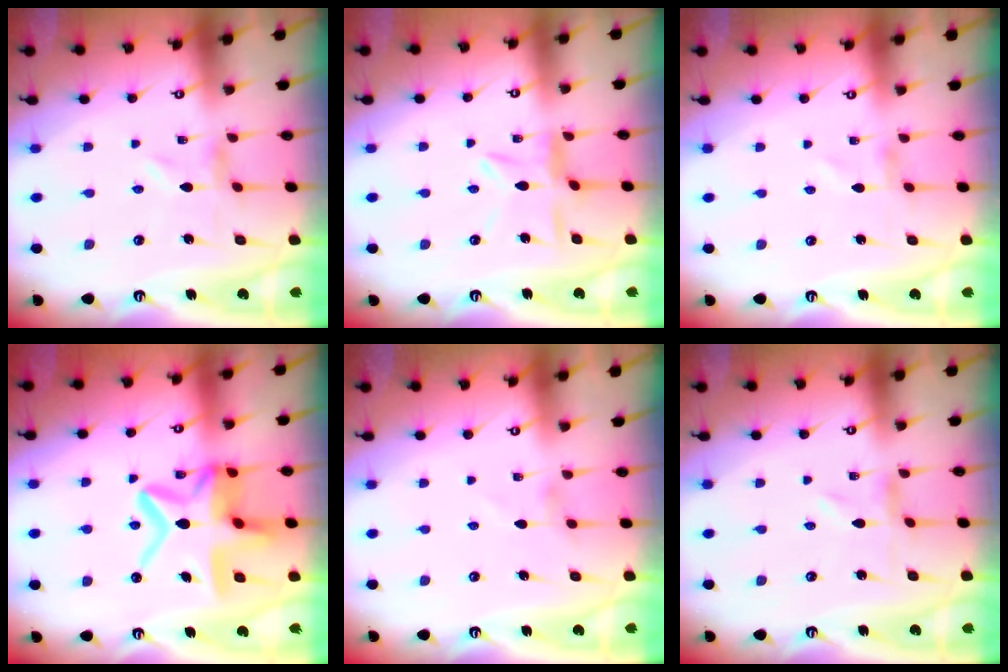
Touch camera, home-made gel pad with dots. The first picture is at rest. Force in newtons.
{"total": 6.2, "press": 6.2, "slide": 0.5}
{"total": 1.0, "press": 1.0, "slide": 0.1}
{"total": 17.3, "press": 17.2, "slide": 1.7}
{"total": 1.5, "press": 1.5, "slide": 0.4}
{"total": 0.0}